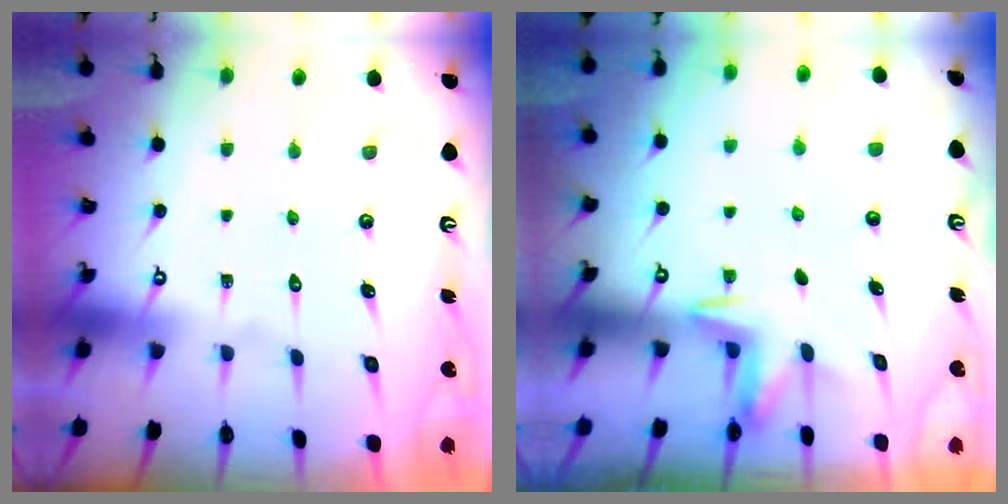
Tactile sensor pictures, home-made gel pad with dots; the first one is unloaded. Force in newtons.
{"total": 2.7, "press": 2.7, "slide": 0.4}